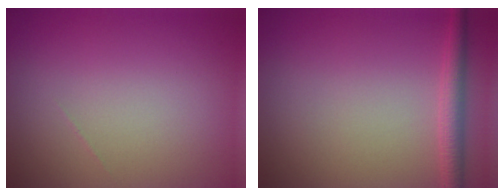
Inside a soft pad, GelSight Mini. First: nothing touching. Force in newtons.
{"total": 2.3, "press": 2.3, "slide": 0.1}